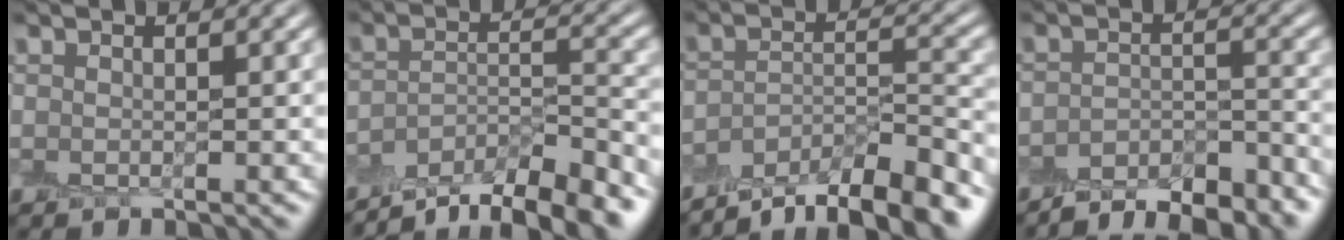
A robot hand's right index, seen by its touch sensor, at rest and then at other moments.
{"total": 8.6, "force": [-7.1, 2.5, 4.3], "torque": [-0.066, -0.002, -0.115]}
{"total": 8.7, "force": [-7.1, 2.4, 4.5], "torque": [-0.066, 0.000, -0.117]}
{"total": 6.4, "force": [-5.6, 1.8, 2.5], "torque": [-0.034, -0.001, -0.088]}